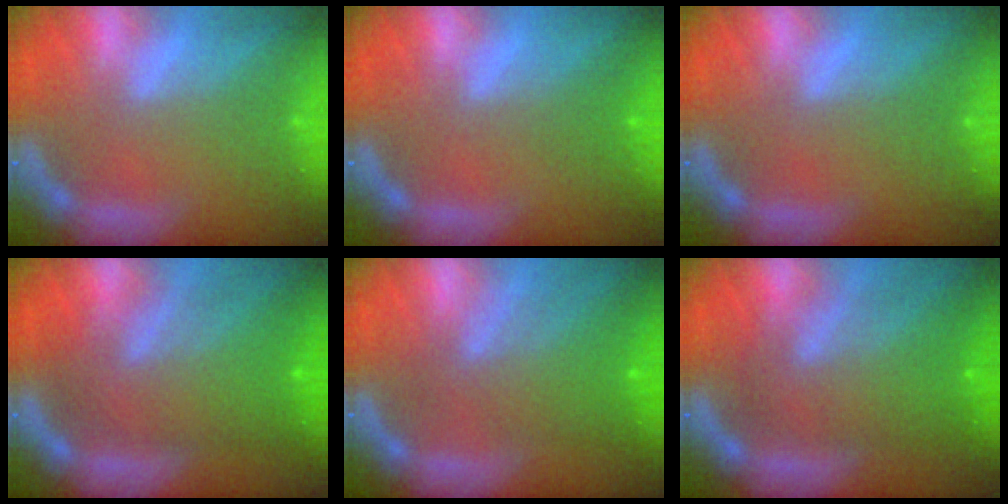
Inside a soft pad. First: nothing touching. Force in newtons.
{"total": 1.0}
{"total": 0.0}
{"total": 9.5}
{"total": 6.6}
{"total": 9.1}